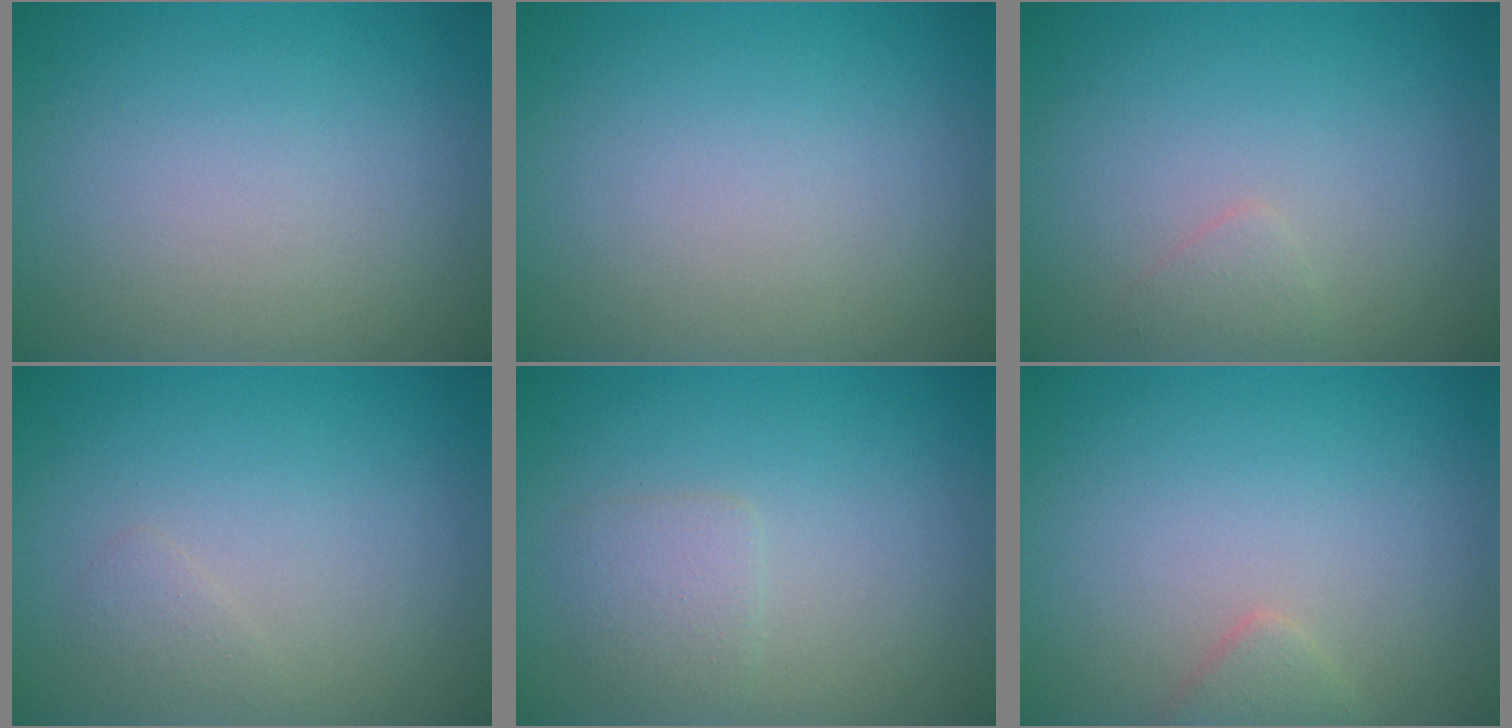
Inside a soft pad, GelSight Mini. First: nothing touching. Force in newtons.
{"total": 0.0}
{"total": 0.9, "press": 0.9, "slide": 0.1}
{"total": 0.8, "press": 0.8, "slide": 0.0}
{"total": 1.8, "press": 1.8, "slide": 0.1}
{"total": 1.3, "press": 1.3, "slide": 0.1}